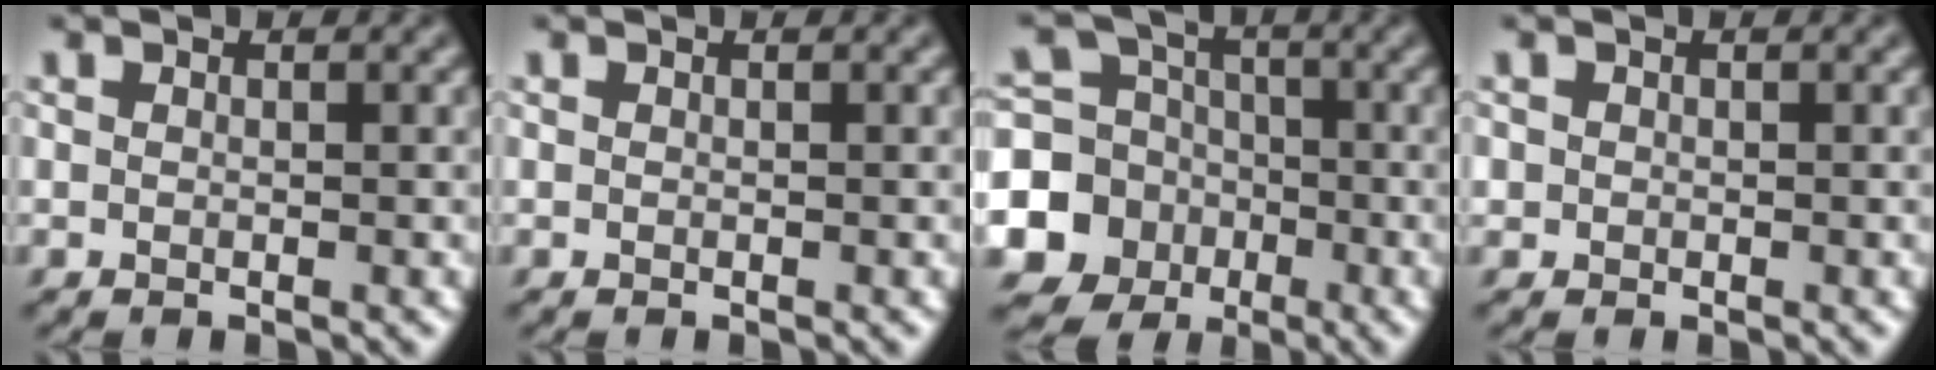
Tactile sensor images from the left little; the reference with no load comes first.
{"total": 0.0}
{"total": 11.6, "force": [-3.8, 10.6, 3.0], "torque": [-0.082, -0.026, -0.086]}
{"total": 0.6, "force": [-0.1, 0.6, 0.1], "torque": [0.003, -0.002, -0.002]}